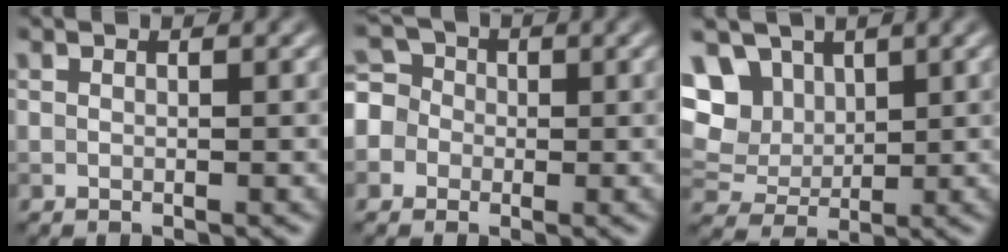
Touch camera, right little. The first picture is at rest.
{"total": 4.9, "force": [-1.0, 4.6, 1.3], "torque": [-0.019, 0.022, -0.044]}
{"total": 8.9, "force": [4.0, 6.5, 4.5], "torque": [-0.096, 0.016, 0.064]}